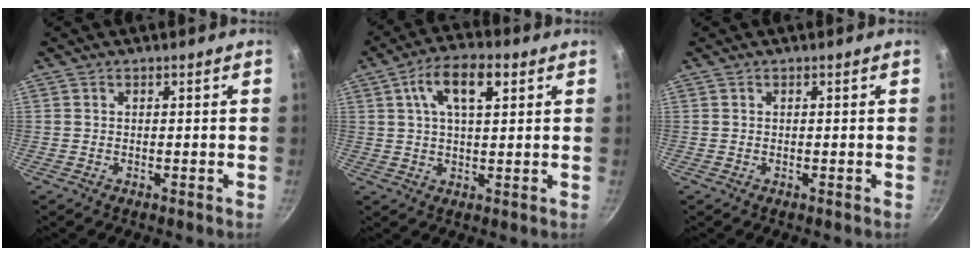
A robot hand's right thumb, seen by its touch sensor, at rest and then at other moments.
{"total": 10.0, "force": [3.8, 4.5, 8.1], "torque": [-0.130, 0.007, 0.059]}
{"total": 0.0}